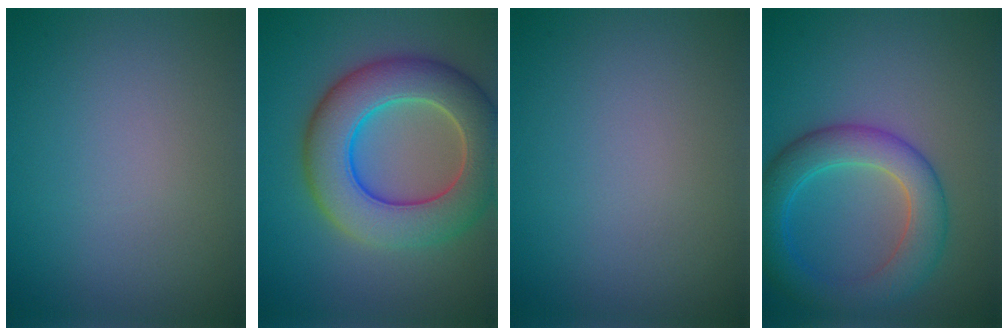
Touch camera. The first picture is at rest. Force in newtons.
{"total": 9.1, "press": 9.1, "slide": 0.5}
{"total": 0.0}
{"total": 5.9, "press": 5.9, "slide": 0.1}